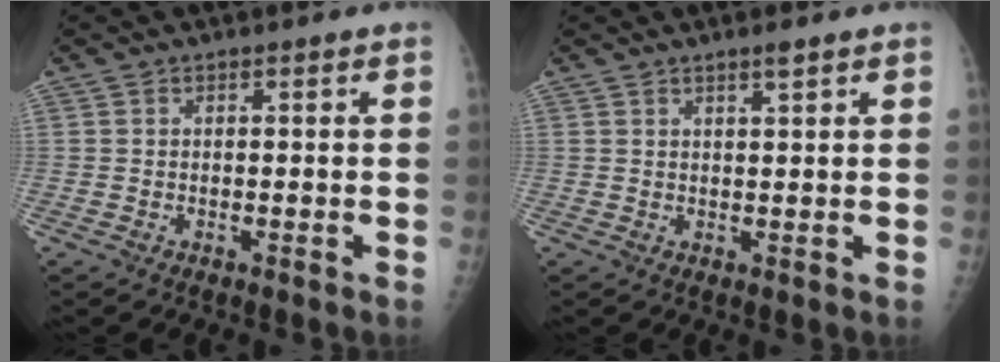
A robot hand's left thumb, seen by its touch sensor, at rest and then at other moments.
{"total": 2.0, "force": [1.4, 0.2, 1.4], "torque": [-0.022, -0.010, 0.025]}